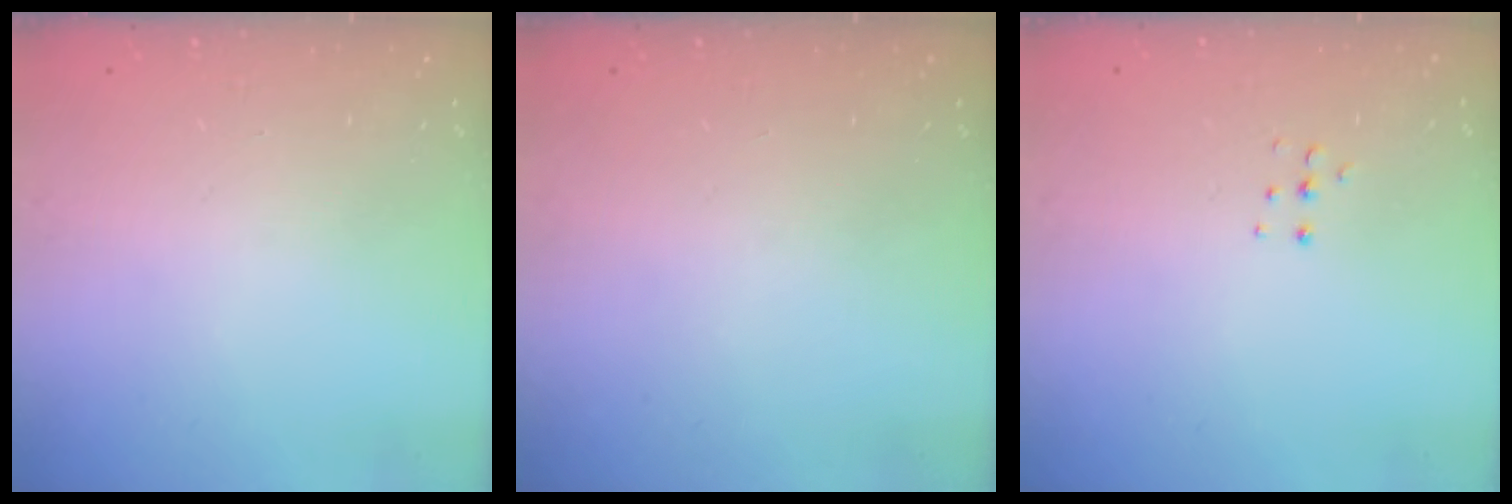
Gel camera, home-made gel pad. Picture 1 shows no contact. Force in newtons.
{"total": 0.0}
{"total": 4.0, "press": 4.0, "slide": 0.5}